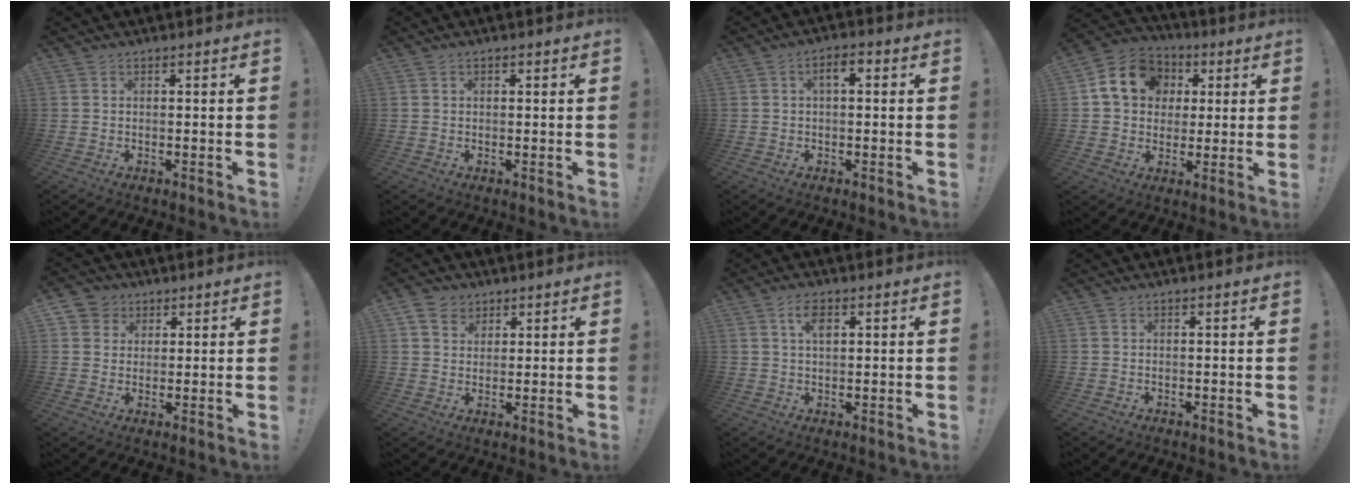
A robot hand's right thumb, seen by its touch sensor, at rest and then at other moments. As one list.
[{"total": 0.6, "force": [0.3, 0.5, 0.2], "torque": [0.004, 0.000, 0.003]}, {"total": 4.1, "force": [0.7, 2.0, 3.6], "torque": [-0.052, 0.006, 0.007]}, {"total": 14.4, "force": [3.9, 12.1, 6.7], "torque": [-0.087, -0.001, 0.080]}, {"total": 5.3, "force": [2.3, 4.7, 0.8], "torque": [-0.008, -0.013, 0.044]}, {"total": 5.7, "force": [3.3, 4.6, 1.2], "torque": [-0.017, -0.015, 0.064]}, {"total": 4.6, "force": [1.9, 2.3, 3.5], "torque": [-0.051, -0.005, 0.030]}, {"total": 0.0}]